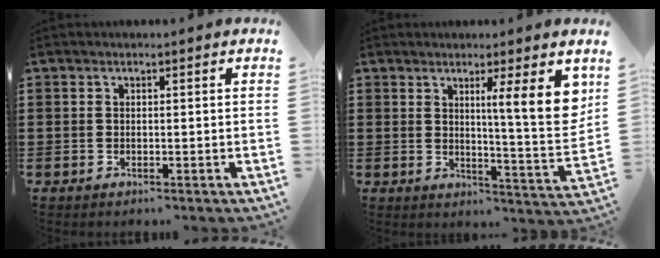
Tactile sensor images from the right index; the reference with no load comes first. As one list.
[{"total": 8.7, "force": [3.9, 0.5, 7.8], "torque": [-0.113, -0.023, 0.055]}]